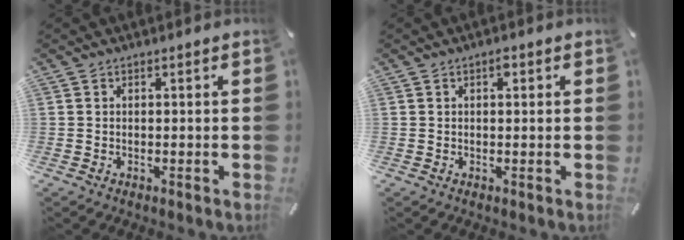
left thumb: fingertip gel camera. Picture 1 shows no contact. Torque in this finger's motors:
{"motor_torque": [0.21, 0.31, 0.14, -0.21, 0.04]}